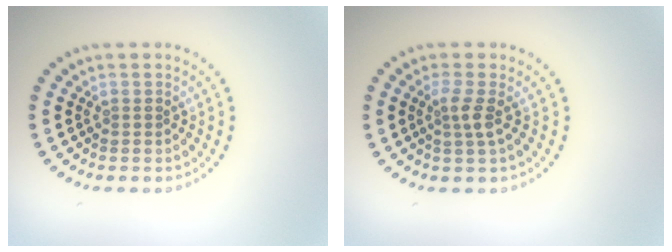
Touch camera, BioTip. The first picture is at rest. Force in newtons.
{"total": 1.9, "press": 1.3, "slide": 1.3}